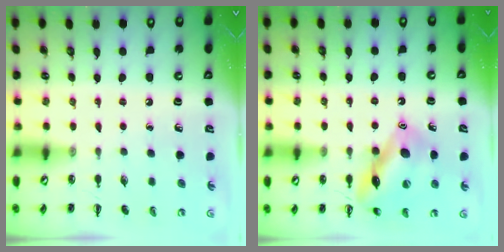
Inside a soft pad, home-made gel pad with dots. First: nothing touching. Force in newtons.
{"total": 14.2, "press": 14.1, "slide": 1.6}